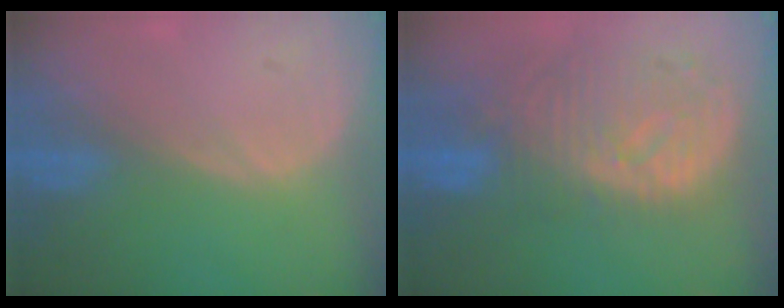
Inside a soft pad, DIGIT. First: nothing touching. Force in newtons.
{"total": 11.2, "press": 9.8, "slide": 5.4}